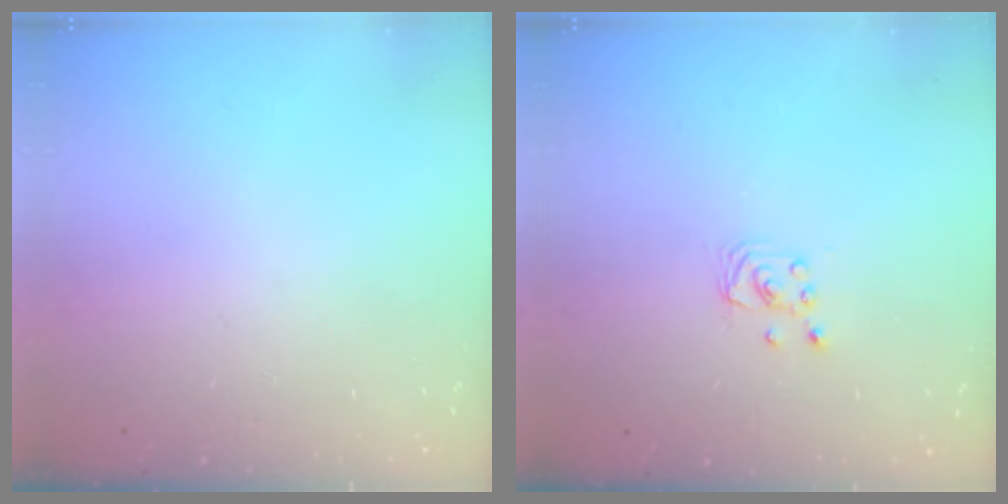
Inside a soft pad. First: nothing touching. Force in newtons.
{"total": 2.0, "press": 2.0, "slide": 0.2}